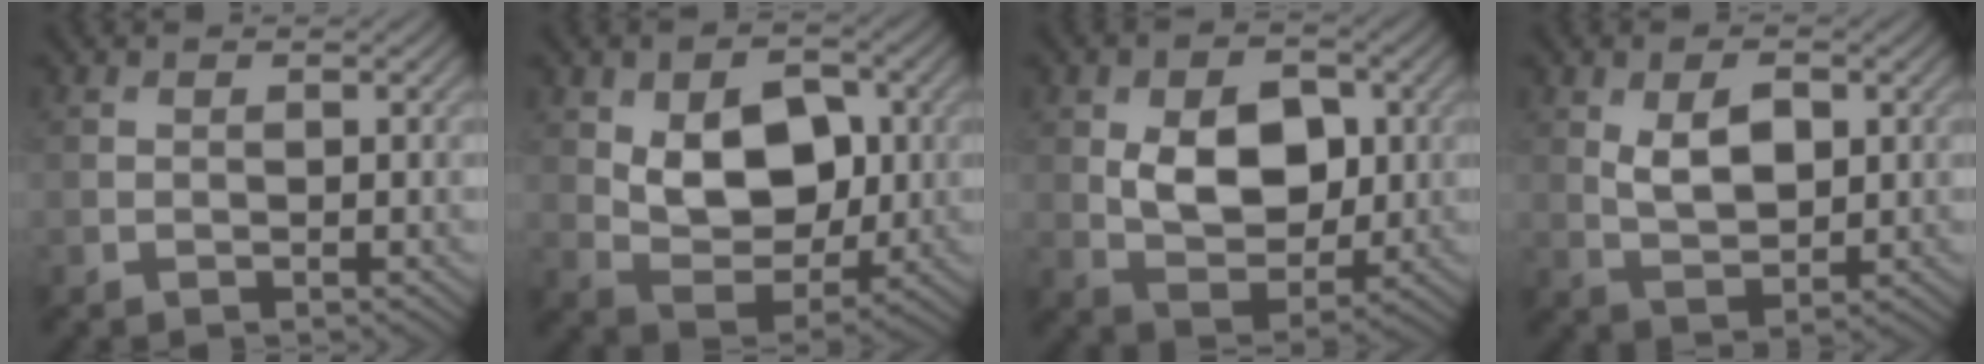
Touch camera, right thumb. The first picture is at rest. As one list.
[{"total": 9.9, "force": [1.3, 6.5, 7.3], "torque": [-0.142, -0.010, 0.021]}, {"total": 9.0, "force": [0.9, 5.8, 6.7], "torque": [-0.126, -0.006, 0.013]}, {"total": 5.6, "force": [1.4, 3.1, 4.4], "torque": [-0.088, -0.004, 0.028]}]